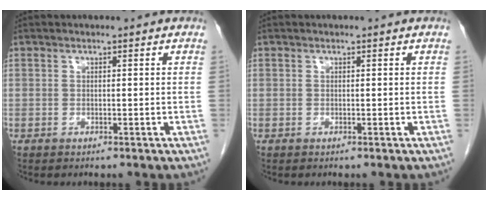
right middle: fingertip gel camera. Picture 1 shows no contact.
{"total": 0.0}